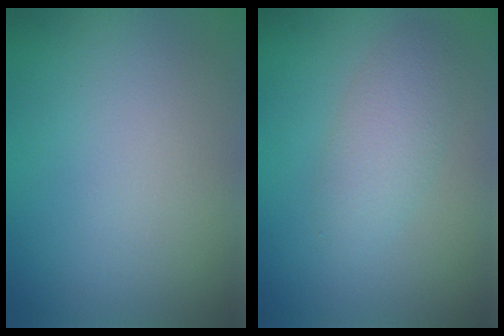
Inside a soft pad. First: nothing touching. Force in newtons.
{"total": 2.7, "press": 2.7, "slide": 0.1}